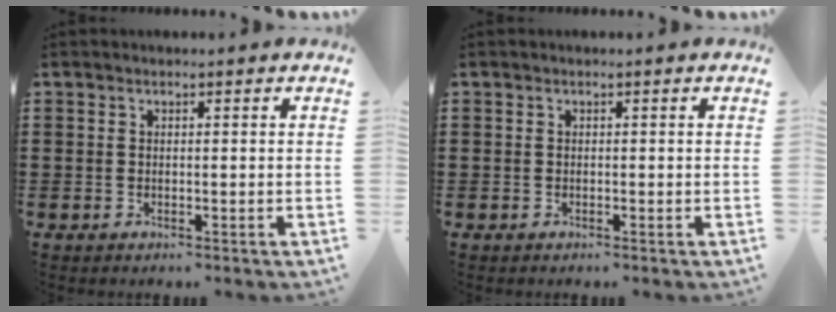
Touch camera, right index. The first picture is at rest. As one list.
[{"total": 0.0}]